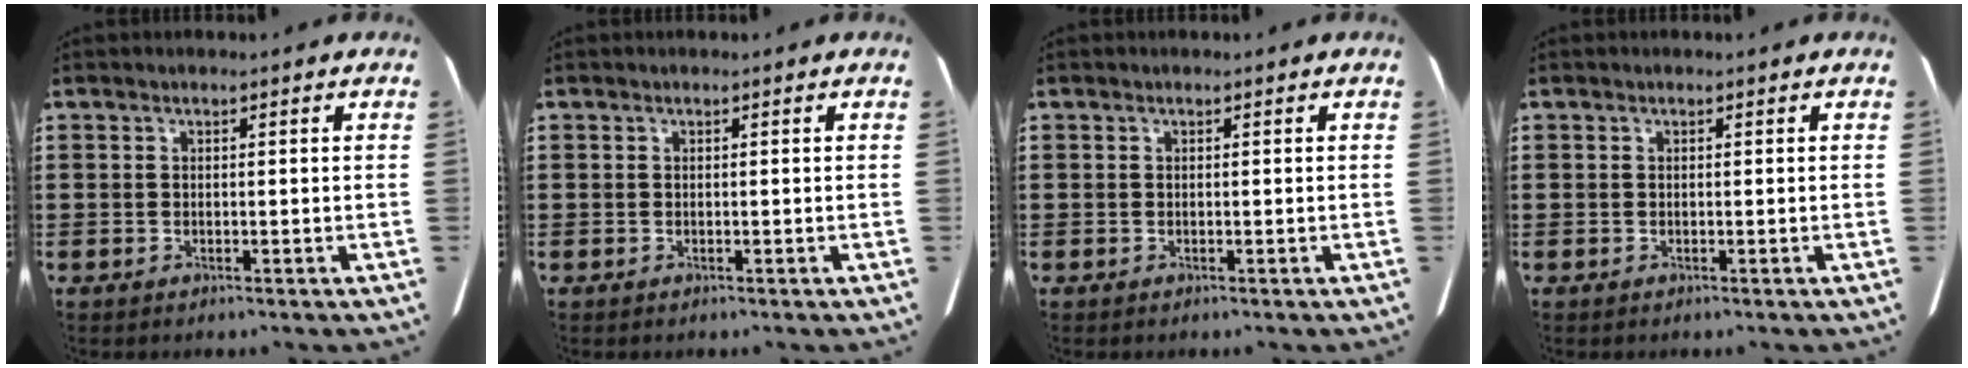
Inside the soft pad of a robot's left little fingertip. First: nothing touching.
{"total": 0.0}
{"total": 0.0}
{"total": 0.0}